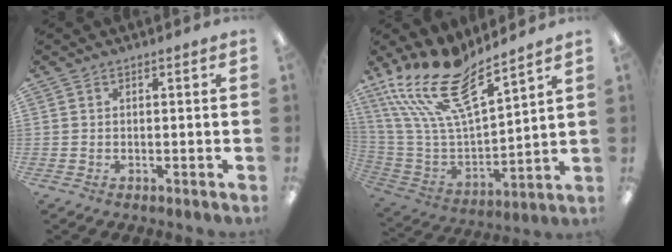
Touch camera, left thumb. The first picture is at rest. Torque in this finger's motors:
{"motor_torque": [0.30, 0.33, 1.63, -1.14, 0.50]}